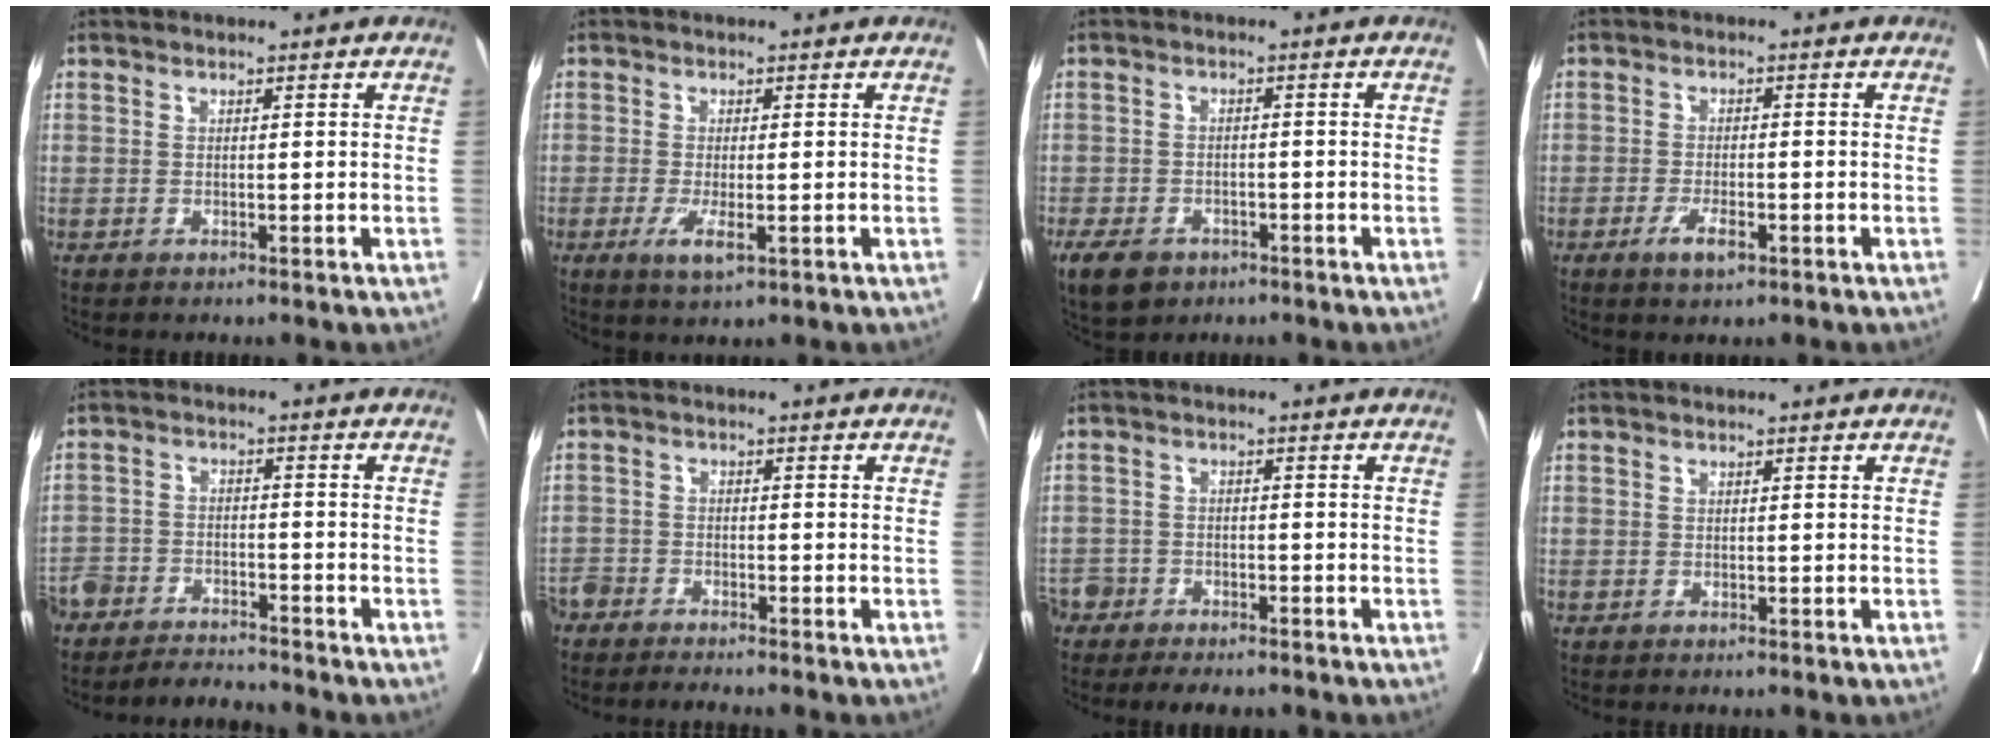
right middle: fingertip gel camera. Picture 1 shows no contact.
{"total": 3.5, "force": [-1.3, 0.8, 3.2], "torque": [-0.058, -0.007, -0.017]}
{"total": 8.5, "force": [-5.1, 5.6, 3.7], "torque": [-0.084, -0.007, -0.077]}
{"total": 3.5, "force": [-1.8, 1.0, 2.8], "torque": [-0.053, -0.002, -0.029]}
{"total": 8.5, "force": [-8.2, 1.5, 1.5], "torque": [-0.017, 0.006, -0.137]}
{"total": 5.4, "force": [-5.2, 0.9, 1.5], "torque": [-0.017, -0.010, -0.093]}
{"total": 7.7, "force": [-6.5, 3.4, 2.4], "torque": [-0.038, 0.000, -0.101]}
{"total": 0.0}